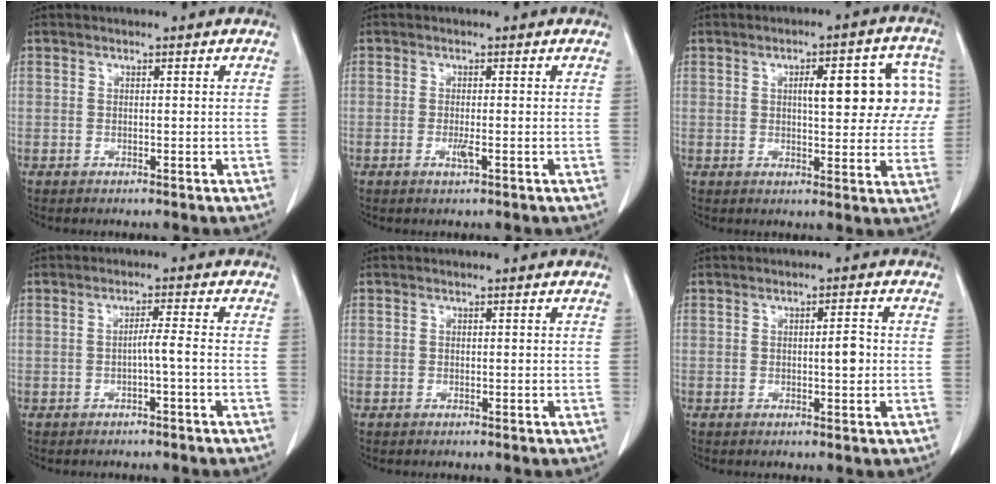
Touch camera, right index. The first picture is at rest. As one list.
[{"total": 1.4, "force": [-0.5, 0.0, 1.3], "torque": [-0.027, -0.004, -0.009]}, {"total": 12.5, "force": [2.8, 4.1, 11.5], "torque": [-0.130, 0.032, 0.033]}, {"total": 2.2, "force": [-0.8, -0.4, 2.0], "torque": [-0.033, 0.001, -0.015]}, {"total": 0.0}, {"total": 2.6, "force": [-0.1, 0.6, 2.5], "torque": [-0.038, 0.002, -0.002]}]